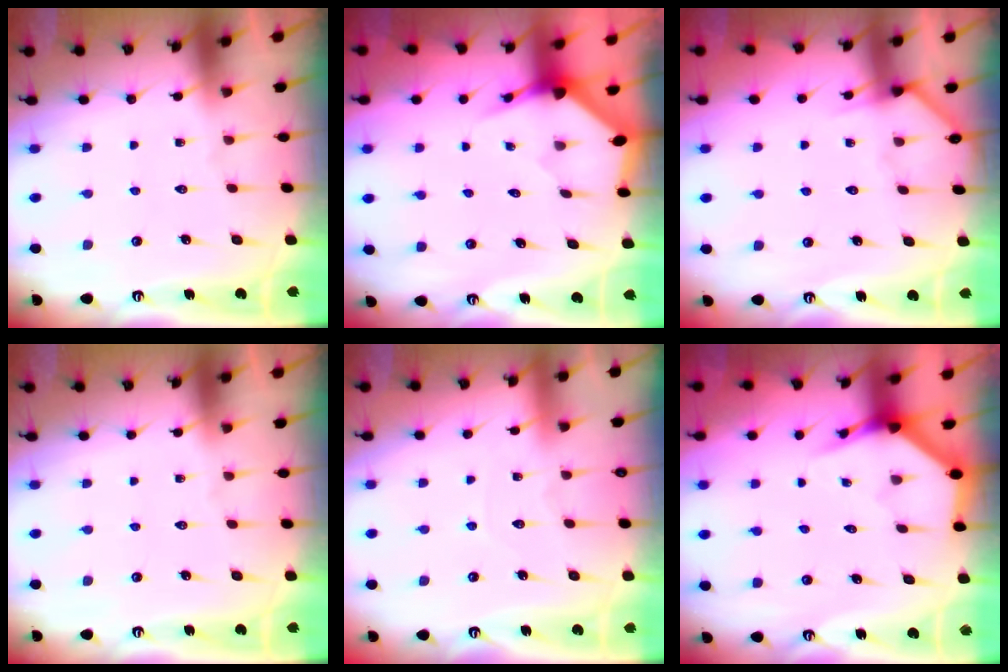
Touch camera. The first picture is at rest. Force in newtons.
{"total": 3.4, "press": 3.4, "slide": 0.3}
{"total": 4.9, "press": 4.9, "slide": 0.4}
{"total": 0.0}
{"total": 3.9, "press": 3.8, "slide": 0.4}
{"total": 3.8, "press": 3.8, "slide": 0.2}